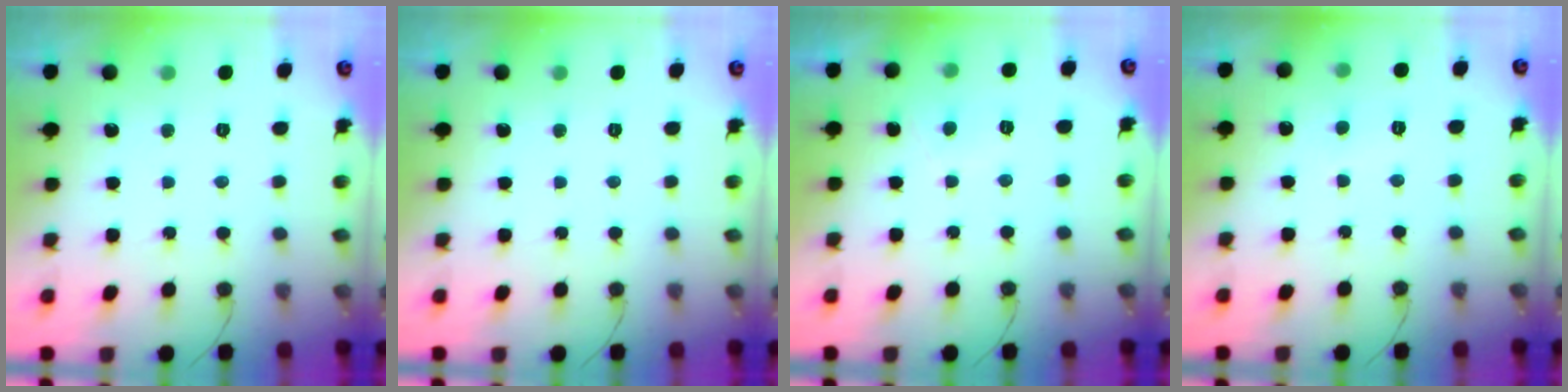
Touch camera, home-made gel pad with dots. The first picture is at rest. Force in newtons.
{"total": 0.0}
{"total": 2.4, "press": 2.3, "slide": 0.5}
{"total": 2.6, "press": 2.6, "slide": 0.2}